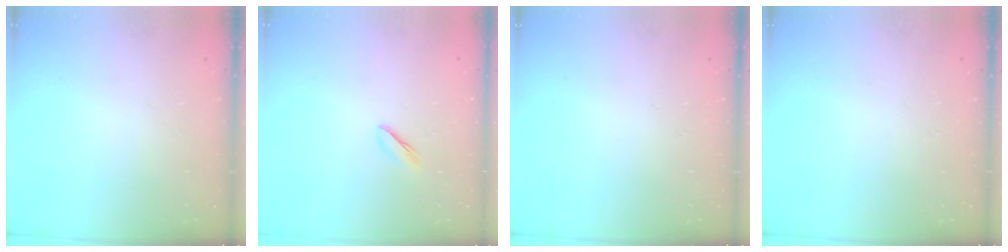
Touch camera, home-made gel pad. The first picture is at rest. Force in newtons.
{"total": 2.5, "press": 2.4, "slide": 0.8}
{"total": 0.0}
{"total": 0.0}